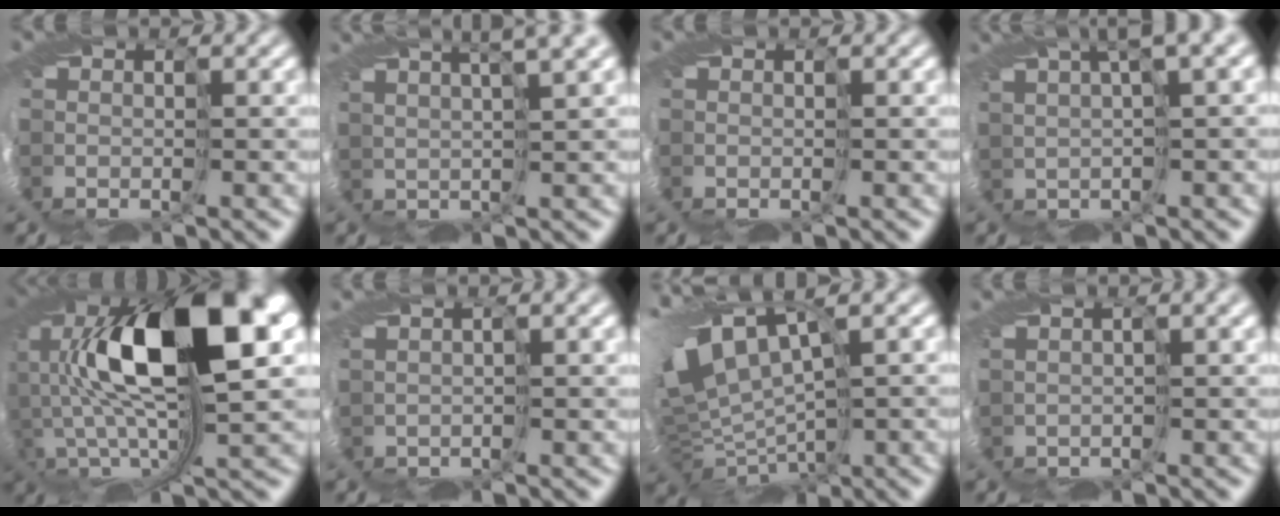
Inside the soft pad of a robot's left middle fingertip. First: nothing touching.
{"total": 4.1, "force": [3.4, -1.4, 1.8], "torque": [0.002, 0.033, 0.023]}
{"total": 0.0}
{"total": 3.9, "force": [2.5, -1.8, 2.4], "torque": [-0.025, 0.014, 0.048]}
{"total": 12.6, "force": [2.7, 4.4, 11.4], "torque": [-0.211, -0.004, 0.043]}
{"total": 2.7, "force": [0.9, -2.3, -1.2], "torque": [0.022, 0.005, 0.009]}
{"total": 7.6, "force": [1.7, 2.6, 7.0], "torque": [-0.139, -0.003, 0.061]}
{"total": 2.4, "force": [1.1, -2.0, -0.7], "torque": [0.014, 0.010, 0.013]}